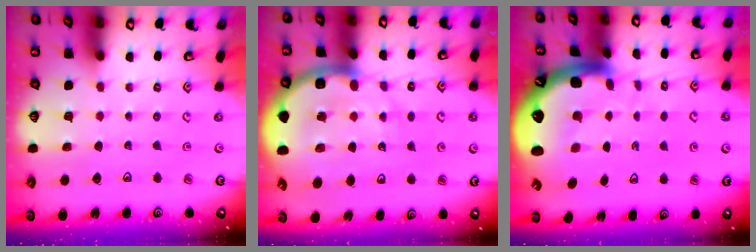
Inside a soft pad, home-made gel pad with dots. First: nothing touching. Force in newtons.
{"total": 14.5, "press": 14.0, "slide": 3.5}
{"total": 6.7, "press": 6.6, "slide": 0.9}